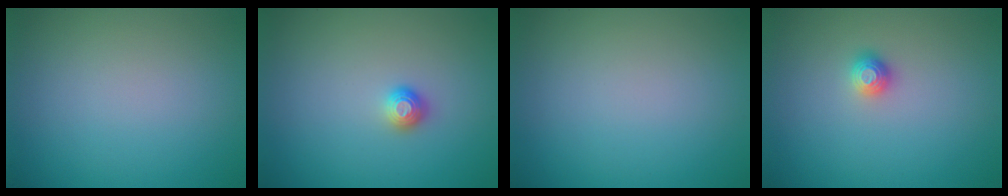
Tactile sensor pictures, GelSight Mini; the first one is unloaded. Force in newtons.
{"total": 1.1, "press": 1.0, "slide": 0.4}
{"total": 0.0}
{"total": 1.1, "press": 1.1, "slide": 0.3}